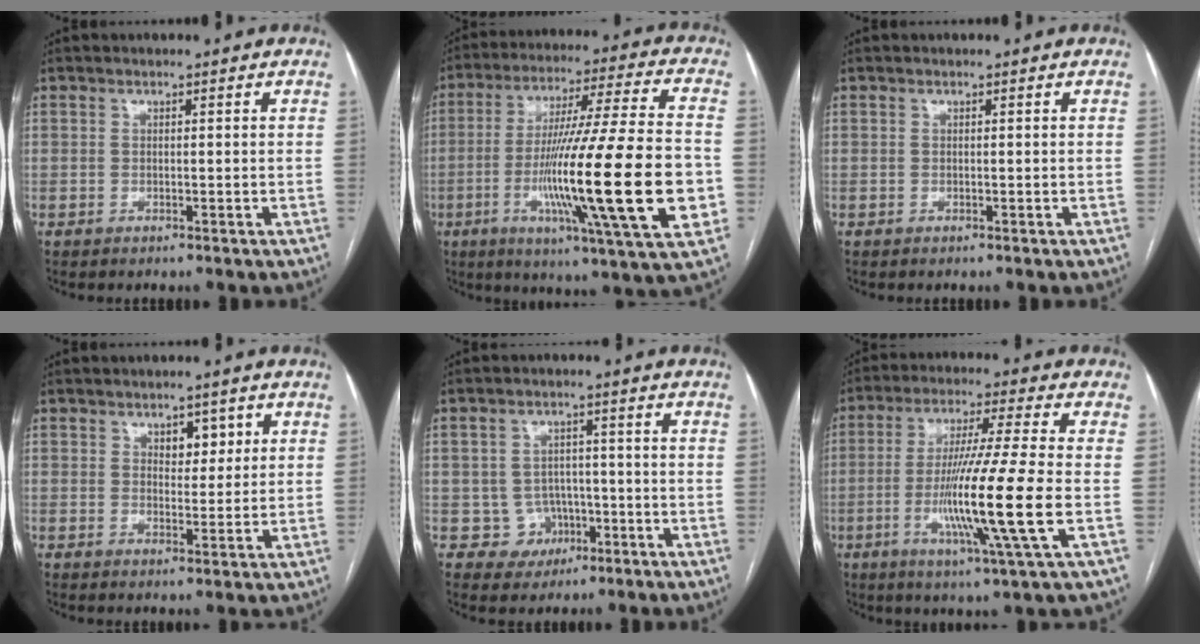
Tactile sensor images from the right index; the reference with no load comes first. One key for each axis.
{"total": 25.8, "fx": -5.4, "fy": 0.7, "fz": 25.2, "tx": -0.392, "ty": -0.023, "tz": -0.095}
{"total": 0.0}
{"total": 3.6, "fx": 1.6, "fy": 2.1, "fz": 2.5, "tx": -0.030, "ty": 0.002, "tz": 0.024}
{"total": 5.3, "fx": -1.8, "fy": 5.0, "fz": 0.2, "tx": 0.009, "ty": 0.017, "tz": -0.019}
{"total": 15.2, "fx": -3.3, "fy": -1.5, "fz": 14.8, "tx": -0.280, "ty": -0.023, "tz": -0.067}